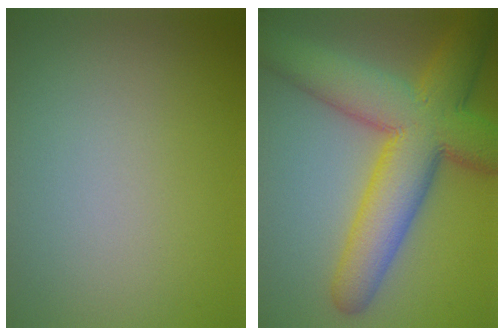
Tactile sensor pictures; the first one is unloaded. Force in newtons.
{"total": 11.2, "press": 11.2, "slide": 0.1}